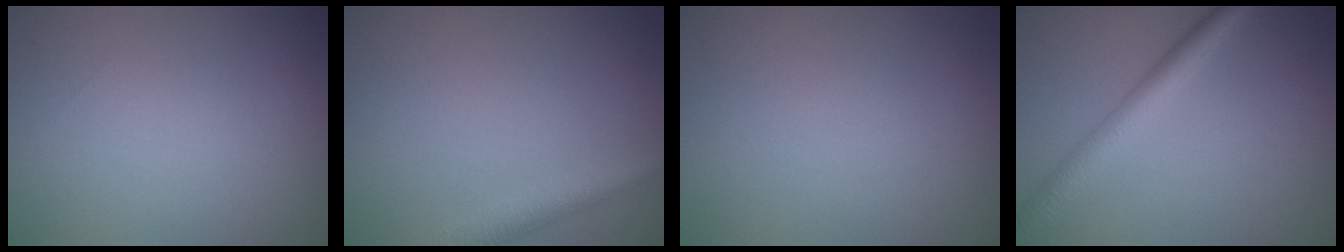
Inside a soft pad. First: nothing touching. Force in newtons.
{"total": 3.5, "press": 3.5, "slide": 0.1}
{"total": 0.0}
{"total": 3.5, "press": 3.5, "slide": 0.0}